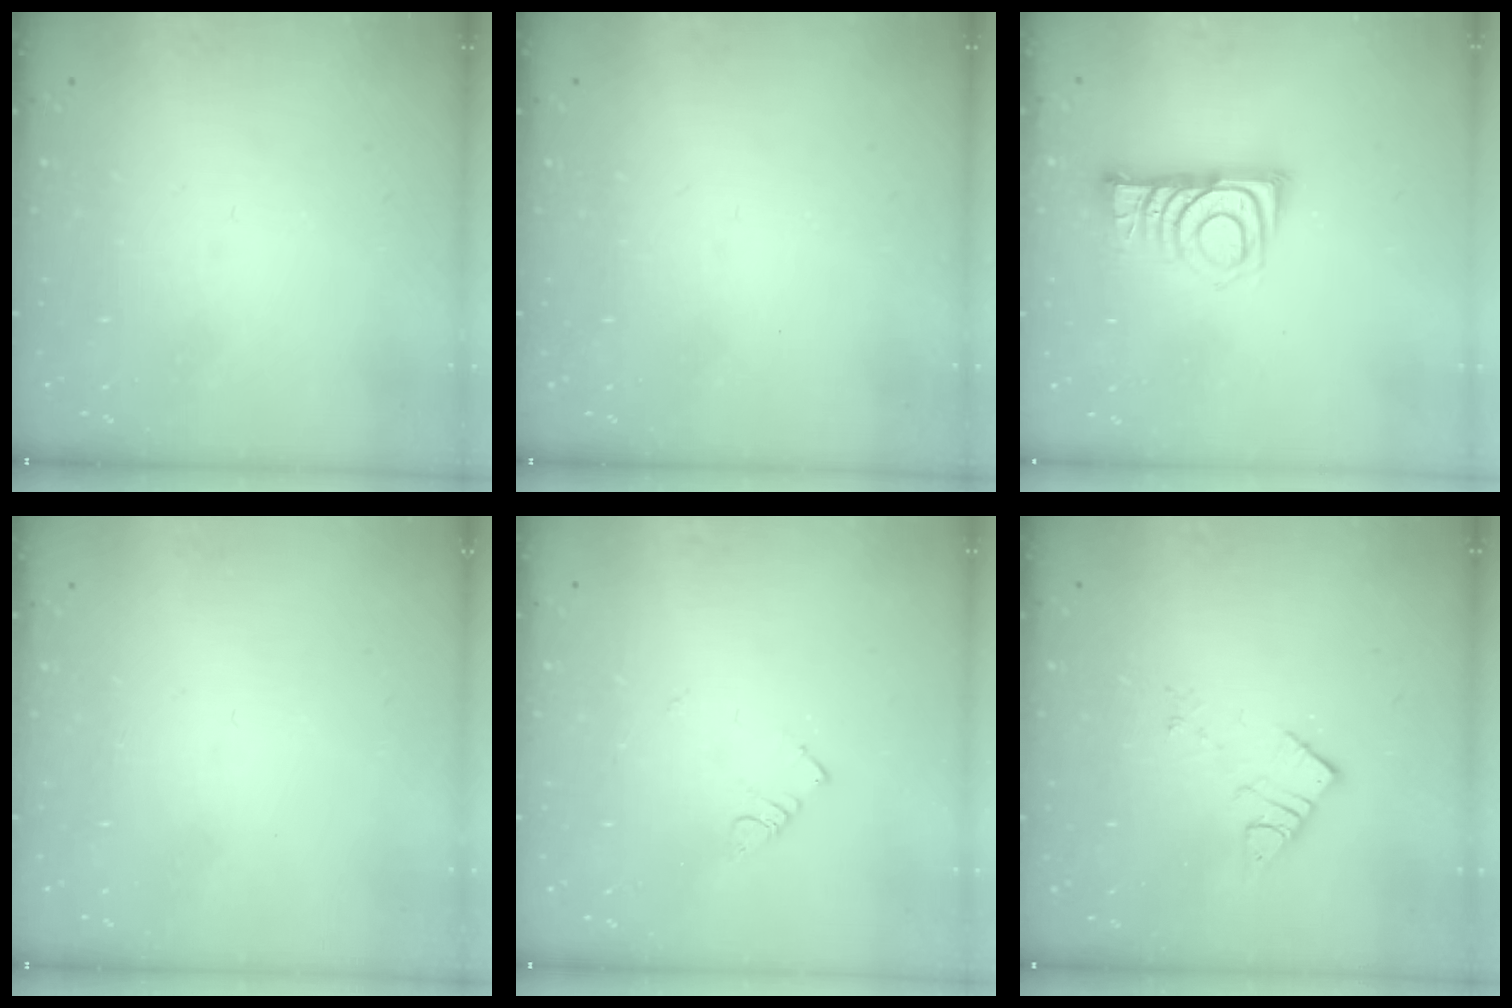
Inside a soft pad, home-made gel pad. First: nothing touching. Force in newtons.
{"total": 2.1, "press": 2.0, "slide": 0.4}
{"total": 9.5, "press": 9.5, "slide": 0.3}
{"total": 1.6, "press": 1.6, "slide": 0.1}
{"total": 3.0, "press": 2.9, "slide": 0.4}
{"total": 5.8, "press": 5.8, "slide": 0.0}